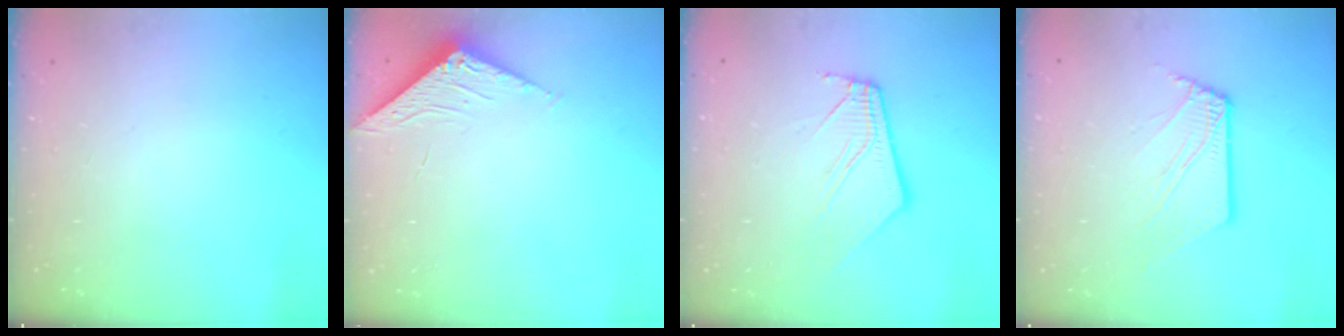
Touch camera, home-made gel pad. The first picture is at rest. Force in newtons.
{"total": 6.9, "press": 6.9, "slide": 0.5}
{"total": 10.2, "press": 10.1, "slide": 1.2}
{"total": 4.0, "press": 4.0, "slide": 0.4}